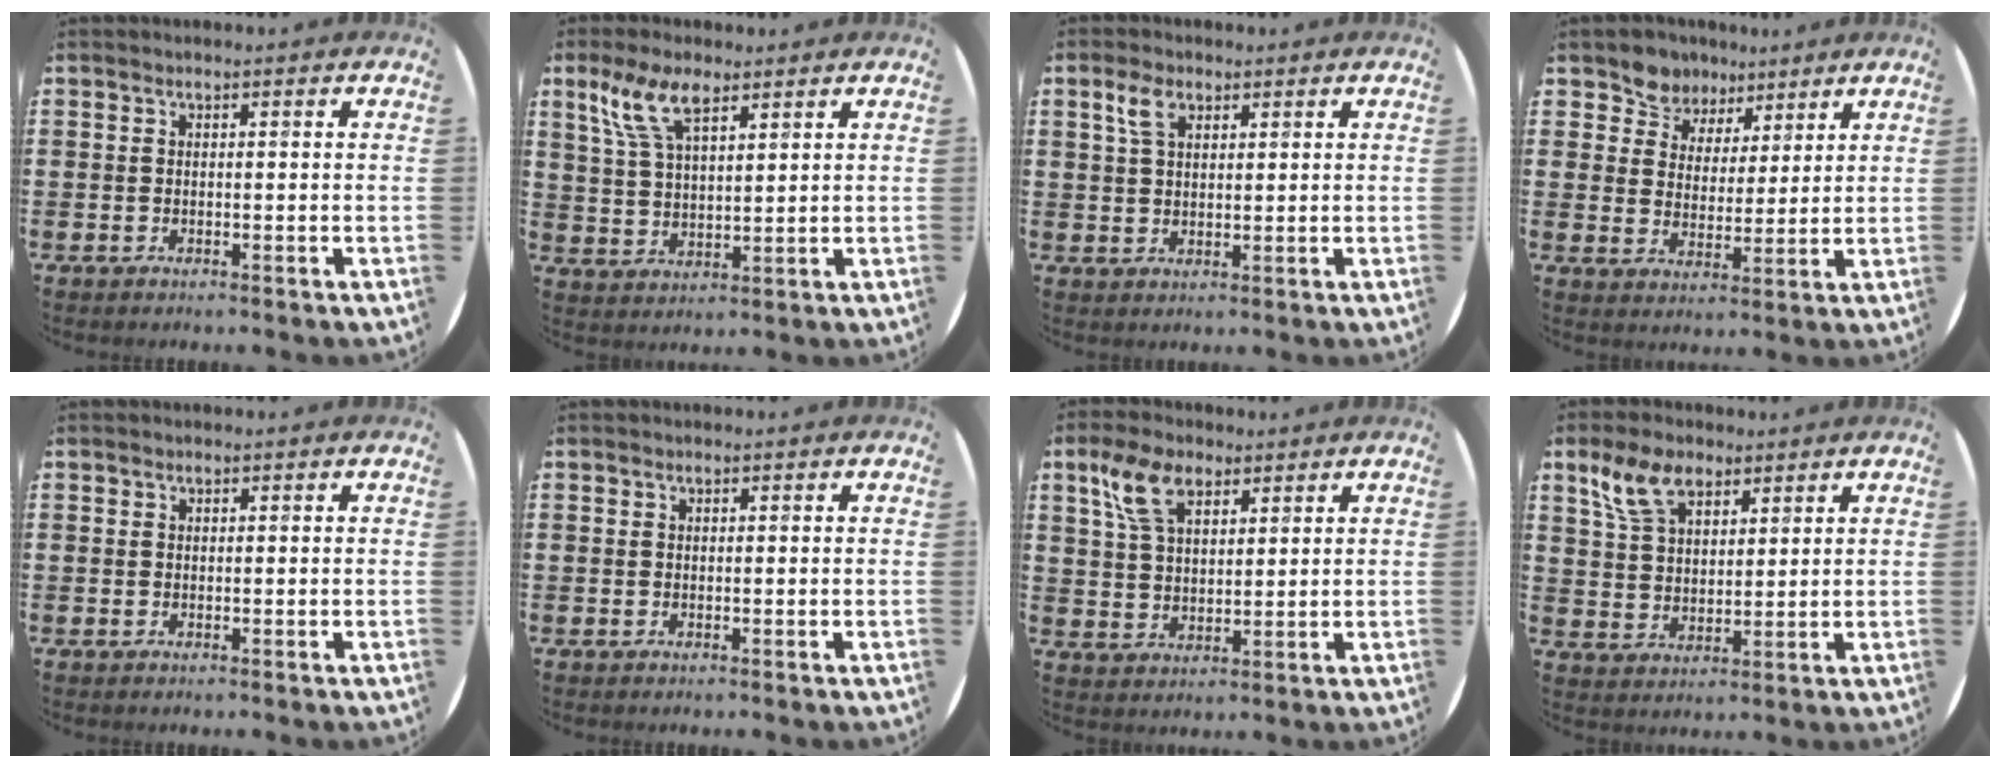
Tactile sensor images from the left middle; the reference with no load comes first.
{"total": 7.2, "force": [4.8, 2.7, 4.6], "torque": [-0.104, 0.003, 0.086]}
{"total": 3.4, "force": [2.1, 1.8, 2.0], "torque": [-0.046, 0.008, 0.038]}
{"total": 6.0, "force": [5.0, 3.3, -0.3], "torque": [-0.029, -0.017, 0.091]}
{"total": 0.0}
{"total": 0.0}
{"total": 7.1, "force": [4.4, 3.6, 4.3], "torque": [-0.089, 0.008, 0.080]}
{"total": 6.9, "force": [4.7, 3.6, 3.6], "torque": [-0.075, 0.003, 0.086]}